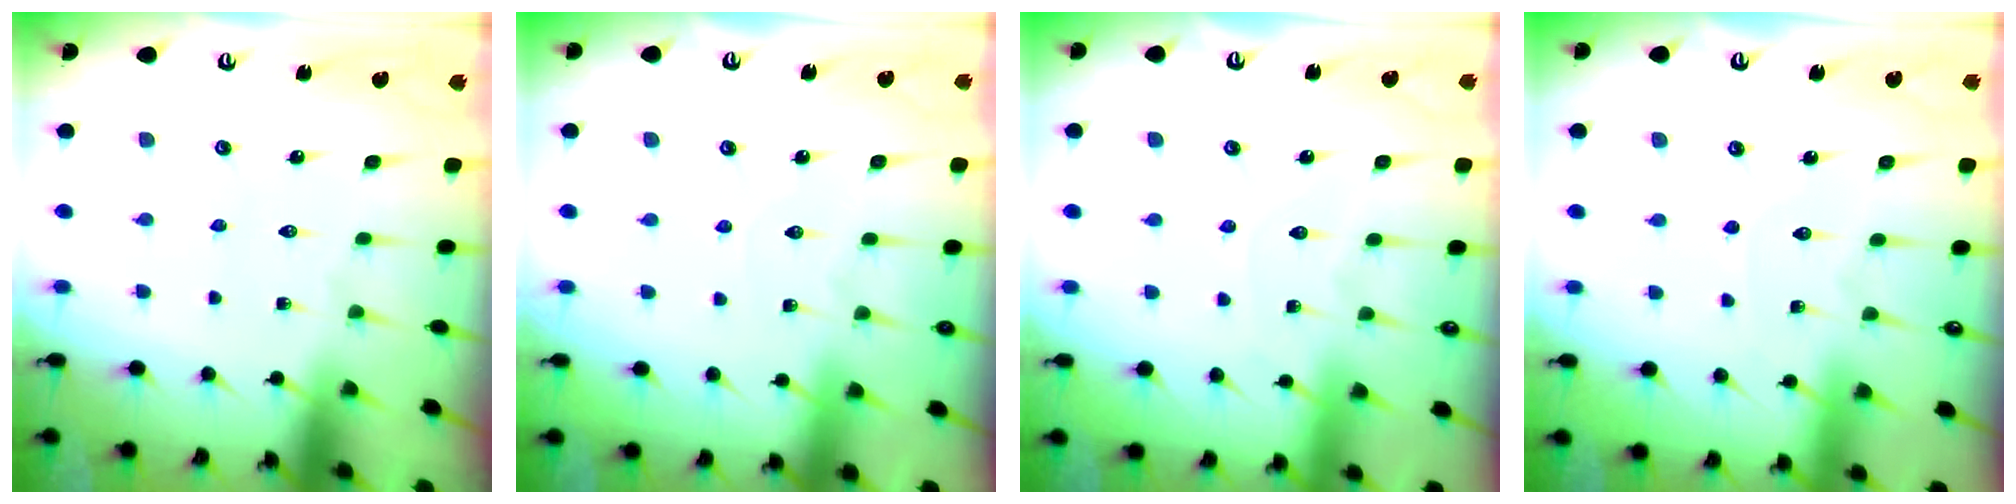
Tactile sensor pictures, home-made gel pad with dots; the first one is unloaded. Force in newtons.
{"total": 2.7, "press": 2.7, "slide": 0.3}
{"total": 4.6, "press": 4.6, "slide": 0.4}
{"total": 2.4, "press": 2.4, "slide": 0.3}